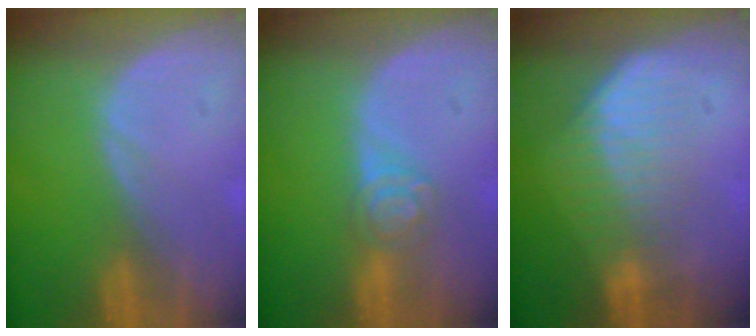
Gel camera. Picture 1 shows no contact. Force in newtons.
{"total": 4.1, "press": 3.9, "slide": 1.2}
{"total": 7.4, "press": 6.4, "slide": 3.8}